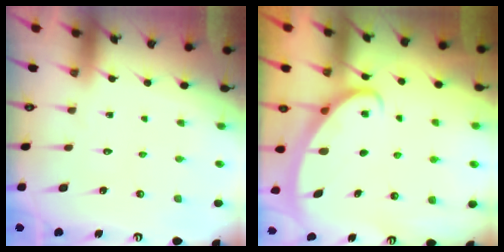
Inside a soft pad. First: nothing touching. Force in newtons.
{"total": 2.5, "press": 2.5, "slide": 0.4}